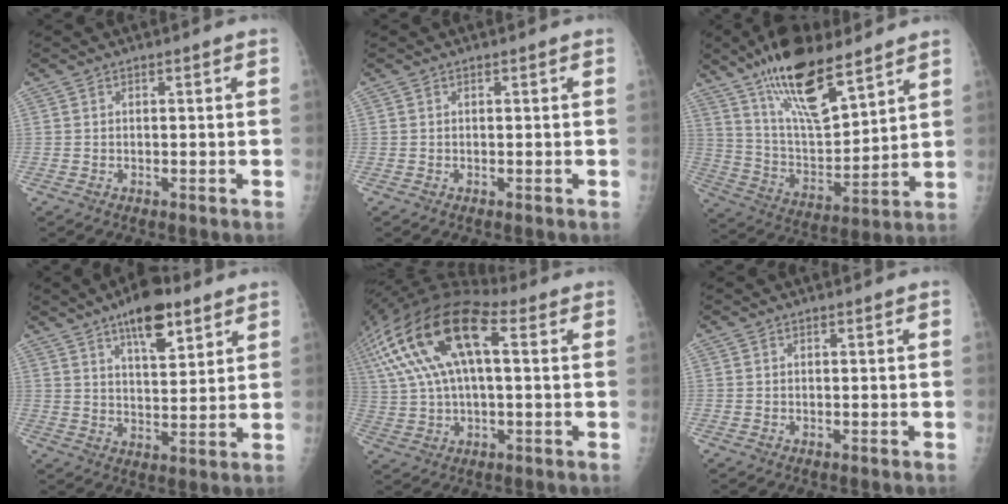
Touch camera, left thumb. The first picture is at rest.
{"total": 0.0}
{"total": 19.0, "force": [12.9, 6.4, 12.4], "torque": [-0.189, -0.064, 0.240]}
{"total": 11.2, "force": [6.8, 4.3, 7.8], "torque": [-0.096, -0.035, 0.109]}
{"total": 21.7, "force": [6.4, 10.3, 18.0], "torque": [-0.380, 0.043, 0.108]}
{"total": 0.0}